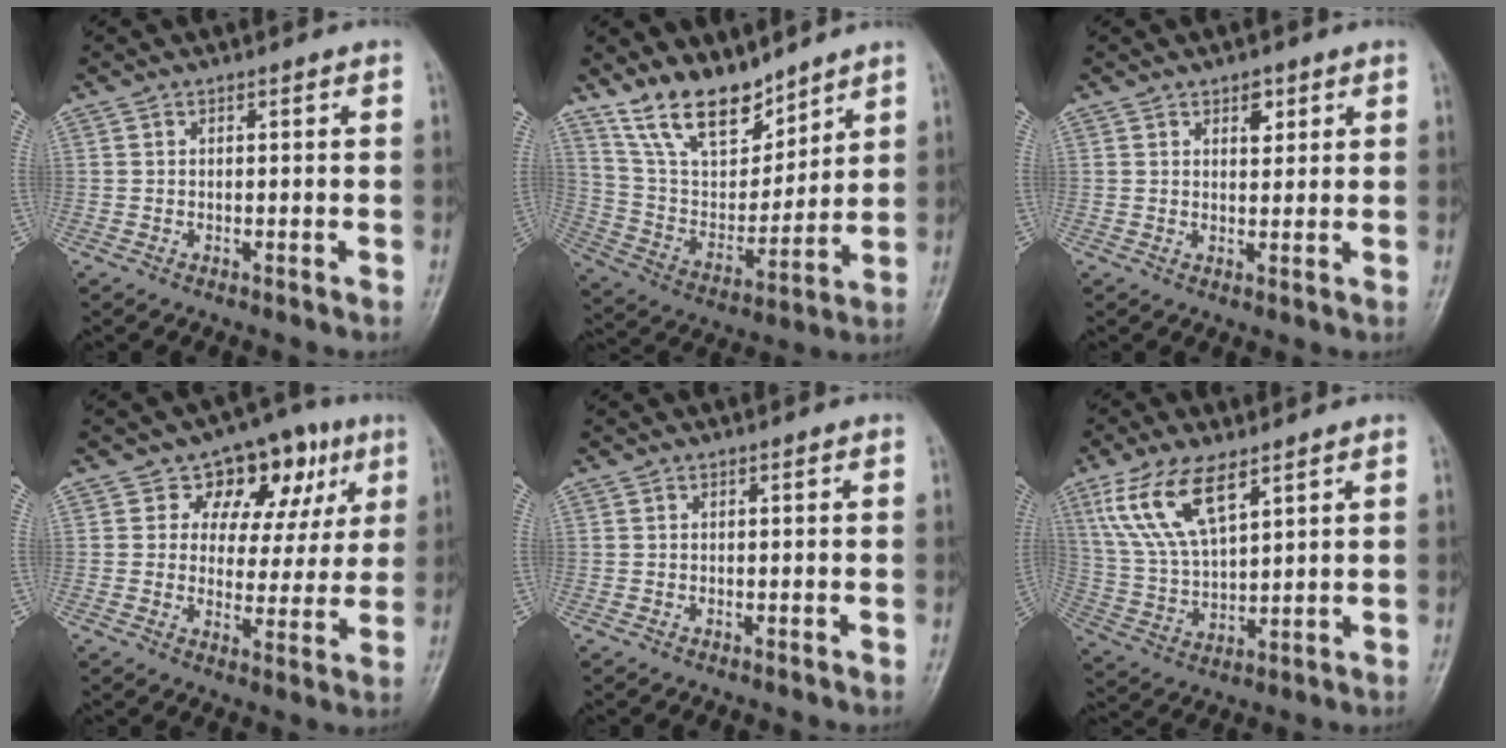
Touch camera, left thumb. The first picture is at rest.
{"total": 14.6, "force": [11.5, 6.3, 6.5], "torque": [-0.081, -0.067, 0.225]}
{"total": 3.0, "force": [1.6, 1.8, 1.8], "torque": [-0.010, -0.007, 0.023]}
{"total": 13.1, "force": [5.8, 8.9, 7.6], "torque": [-0.041, -0.009, 0.078]}
{"total": 0.0}
{"total": 12.5, "force": [6.9, 5.0, 9.2], "torque": [-0.176, -0.020, 0.145]}